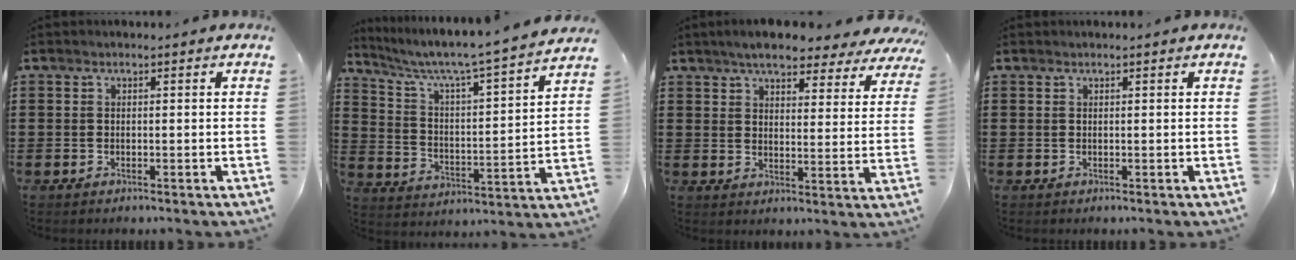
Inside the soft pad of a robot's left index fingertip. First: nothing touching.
{"total": 5.2, "force": [4.5, -0.4, 2.6], "torque": [-0.072, -0.045, 0.063]}
{"total": 5.8, "force": [5.3, 0.8, 2.2], "torque": [-0.056, -0.024, 0.092]}
{"total": 0.0}